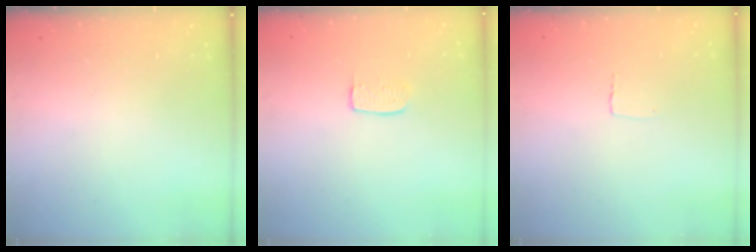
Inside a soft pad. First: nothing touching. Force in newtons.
{"total": 5.0, "press": 5.0, "slide": 0.3}
{"total": 2.3, "press": 2.3, "slide": 0.1}